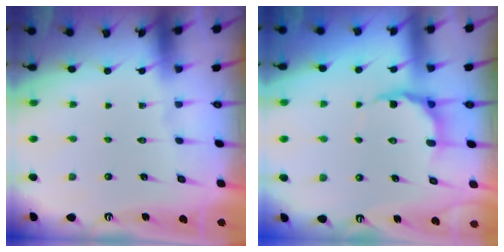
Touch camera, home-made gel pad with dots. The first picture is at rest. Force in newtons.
{"total": 7.6, "press": 7.1, "slide": 2.5}